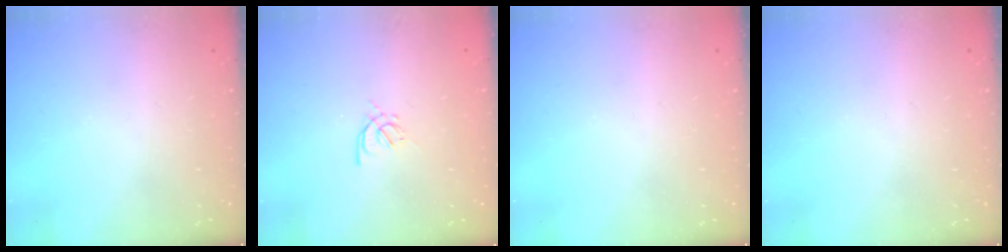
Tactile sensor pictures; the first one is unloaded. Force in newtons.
{"total": 2.9, "press": 2.8, "slide": 0.8}
{"total": 0.0}
{"total": 0.0}